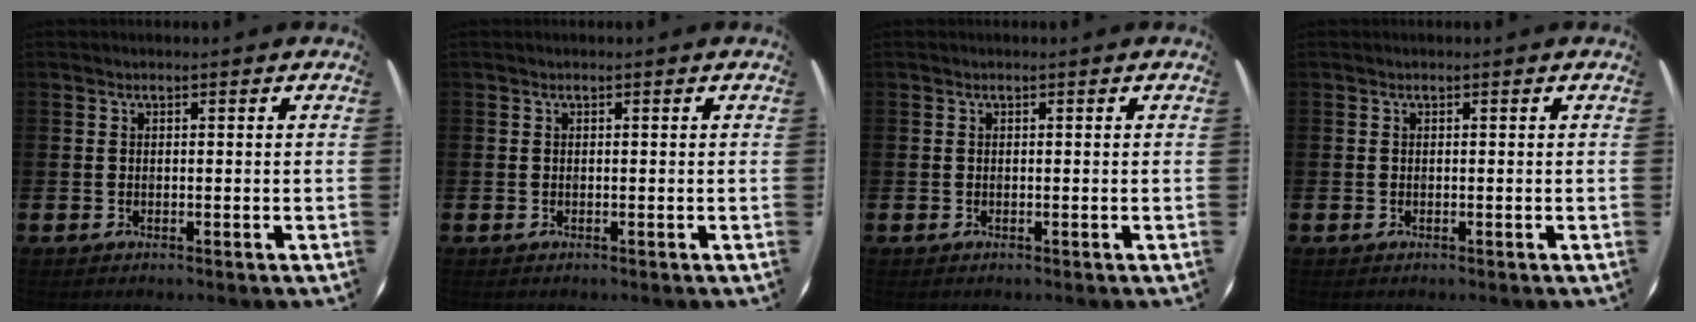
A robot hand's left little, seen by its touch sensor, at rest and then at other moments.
{"total": 0.0}
{"total": 0.0}
{"total": 0.0}